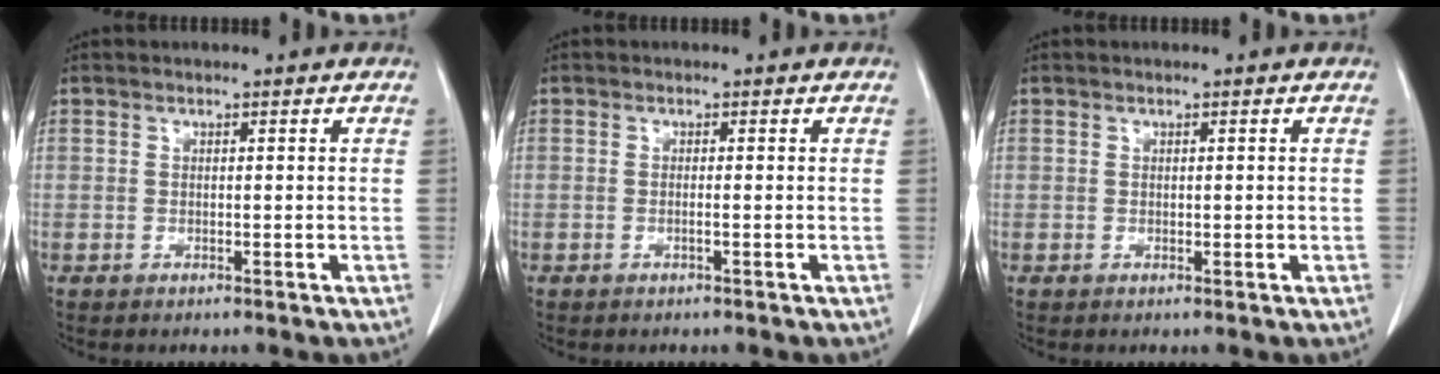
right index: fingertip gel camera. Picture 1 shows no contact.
{"total": 0.6, "force": [-0.2, -0.1, 0.5], "torque": [-0.010, 0.001, -0.004]}
{"total": 0.6, "force": [0.1, 0.4, 0.4], "torque": [-0.006, -0.001, 0.002]}